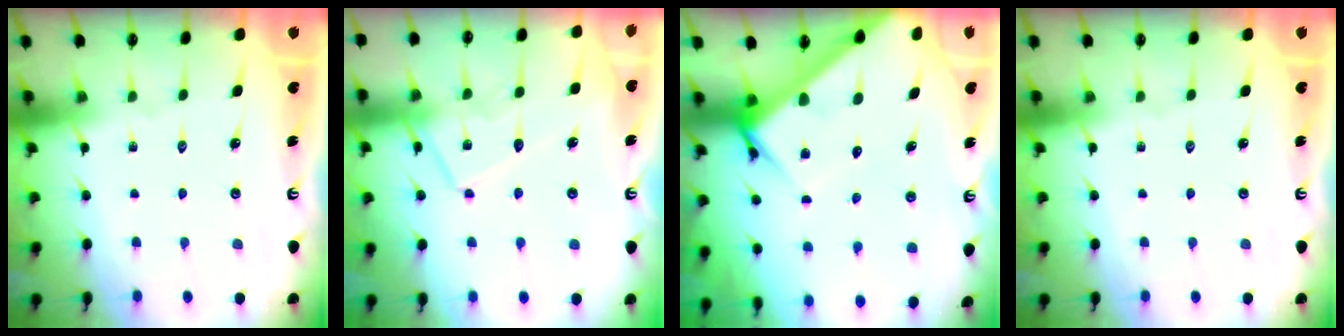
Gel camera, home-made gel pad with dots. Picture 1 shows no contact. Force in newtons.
{"total": 13.1, "press": 13.1, "slide": 1.0}
{"total": 6.1, "press": 6.1, "slide": 0.6}
{"total": 0.0}